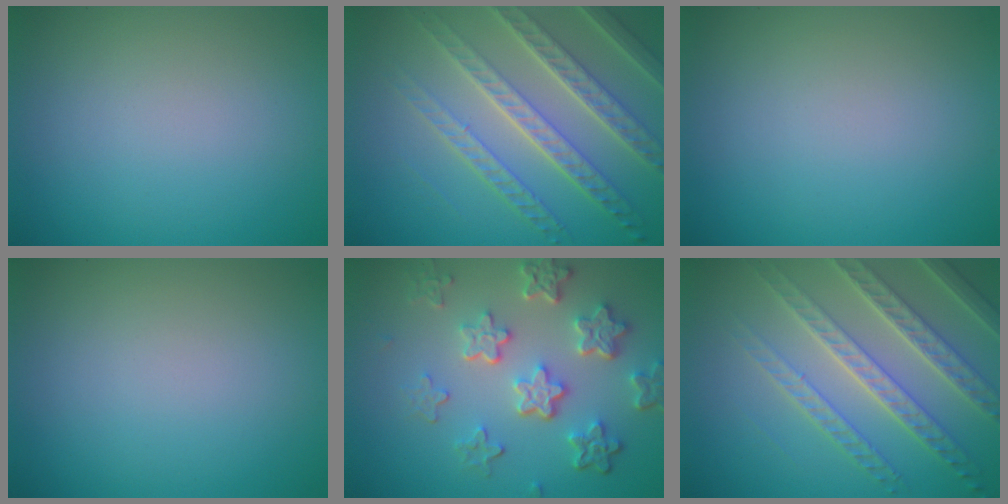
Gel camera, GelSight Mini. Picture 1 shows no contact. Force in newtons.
{"total": 7.7, "press": 5.4, "slide": 5.5}
{"total": 0.0}
{"total": 0.0}
{"total": 6.0, "press": 4.5, "slide": 4.0}
{"total": 6.0, "press": 5.0, "slide": 3.3}